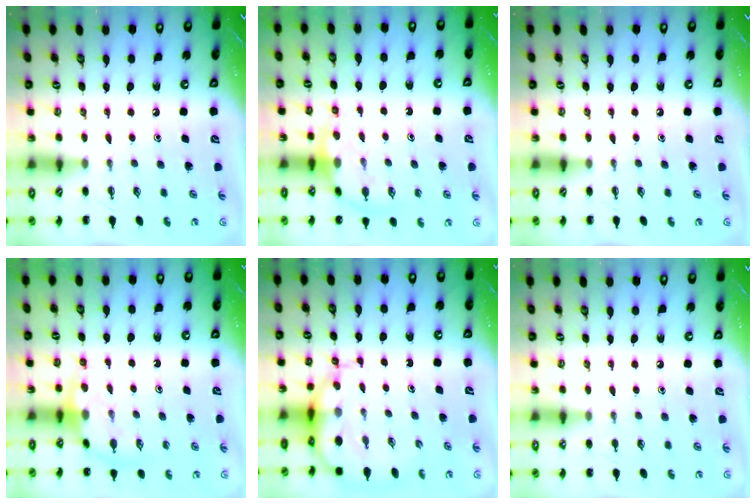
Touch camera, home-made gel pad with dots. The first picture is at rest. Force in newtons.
{"total": 7.2, "press": 7.2, "slide": 0.7}
{"total": 0.0}
{"total": 7.2, "press": 7.2, "slide": 0.7}
{"total": 7.3, "press": 6.9, "slide": 2.3}
{"total": 4.4, "press": 4.2, "slide": 1.5}